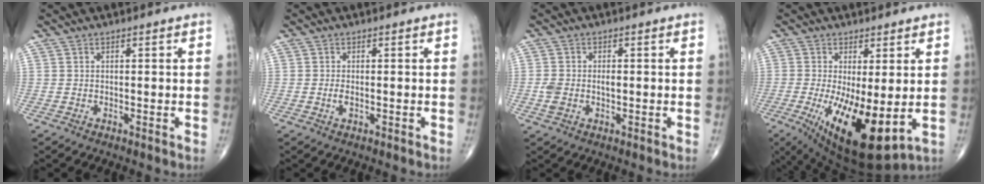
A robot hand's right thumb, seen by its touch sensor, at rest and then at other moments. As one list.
[{"total": 1.2, "force": [-0.2, 0.5, 1.1], "torque": [-0.024, -0.002, -0.005]}, {"total": 3.9, "force": [-0.3, 2.4, 3.1], "torque": [-0.072, 0.012, -0.003]}, {"total": 14.6, "force": [-2.4, 5.1, 13.5], "torque": [-0.234, -0.033, -0.019]}]